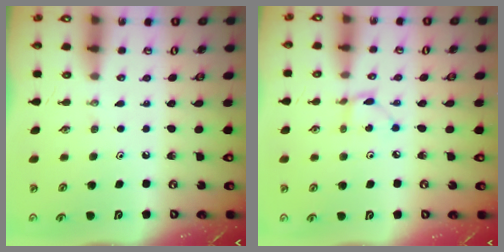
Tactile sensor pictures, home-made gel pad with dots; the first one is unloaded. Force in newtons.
{"total": 2.9, "press": 2.9, "slide": 0.2}